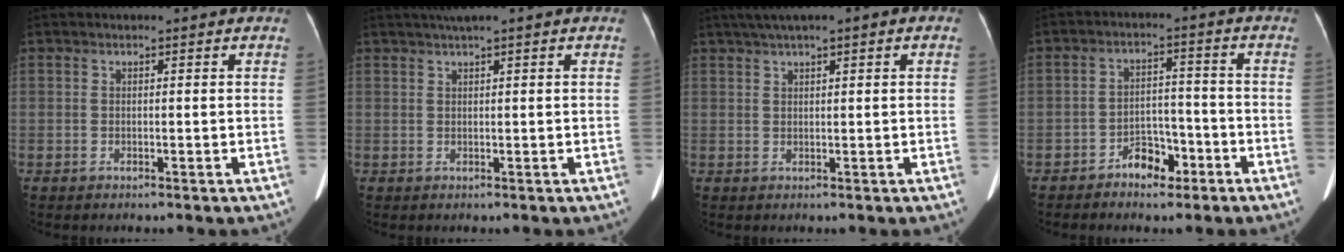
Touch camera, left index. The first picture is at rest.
{"total": 2.6, "force": [1.8, -0.4, 1.8], "torque": [-0.036, 0.017, 0.038]}
{"total": 5.6, "force": [3.3, 0.5, 4.4], "torque": [-0.077, 0.032, 0.052]}
{"total": 4.8, "force": [-3.0, 2.6, 2.7], "torque": [-0.039, 0.014, -0.049]}